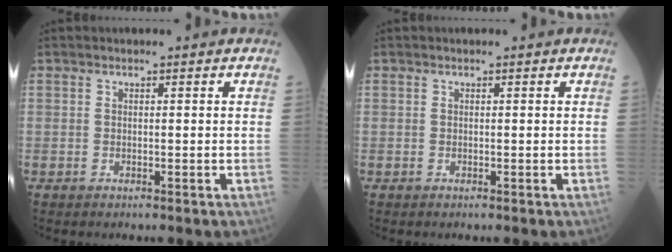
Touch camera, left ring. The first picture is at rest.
{"total": 0.0}